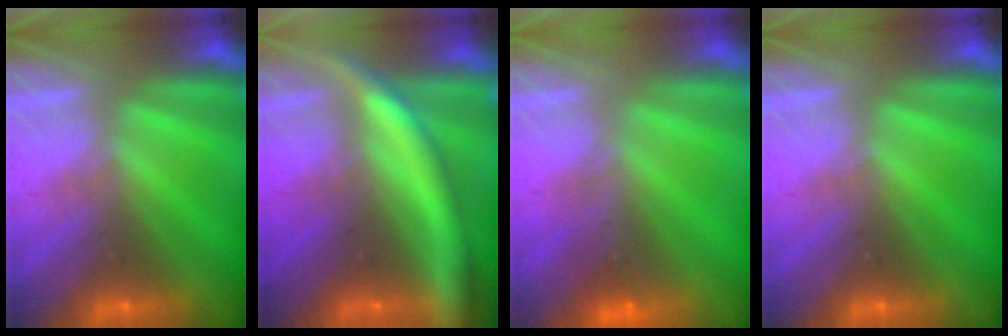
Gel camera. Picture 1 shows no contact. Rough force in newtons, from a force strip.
{"total": 5.5}
{"total": 1.2}
{"total": 0.0}